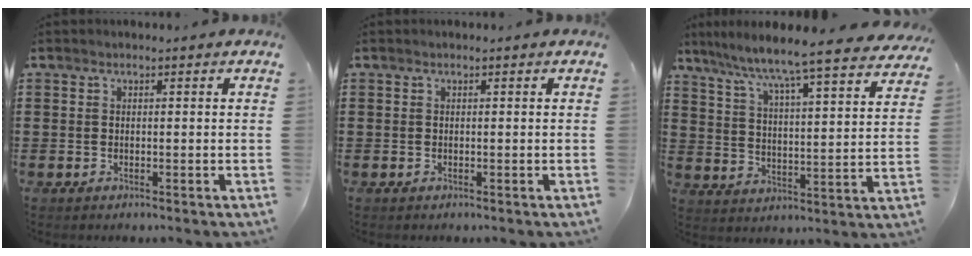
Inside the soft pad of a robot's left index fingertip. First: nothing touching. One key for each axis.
{"total": 0.0}
{"total": 6.2, "fx": 5.6, "fy": -0.8, "fz": 2.5, "tx": -0.076, "ty": -0.050, "tz": 0.085}